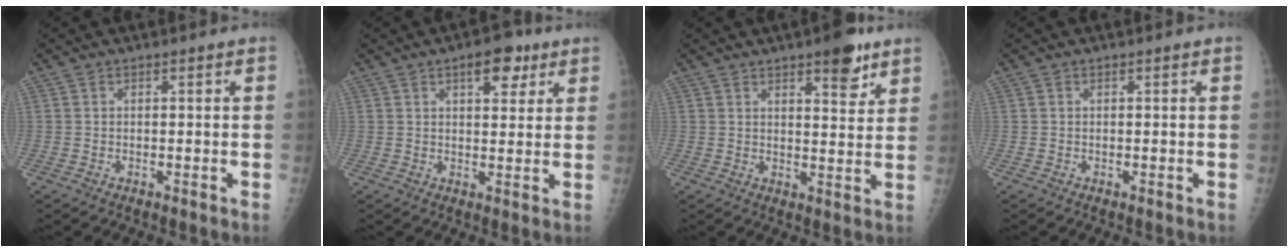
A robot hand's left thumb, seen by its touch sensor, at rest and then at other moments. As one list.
[{"total": 6.7, "force": [3.6, 3.3, 4.6], "torque": [-0.038, -0.012, 0.045]}, {"total": 7.4, "force": [4.7, 2.5, 5.1], "torque": [-0.051, -0.026, 0.063]}, {"total": 0.0}]